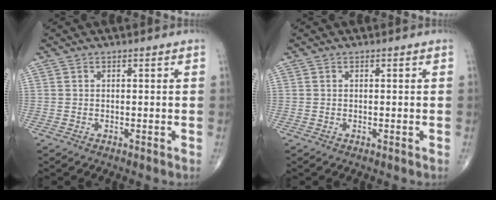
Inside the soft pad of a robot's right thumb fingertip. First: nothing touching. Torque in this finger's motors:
{"motor_torque": [0.11, 0.11, -0.13, -0.12, 0.02]}